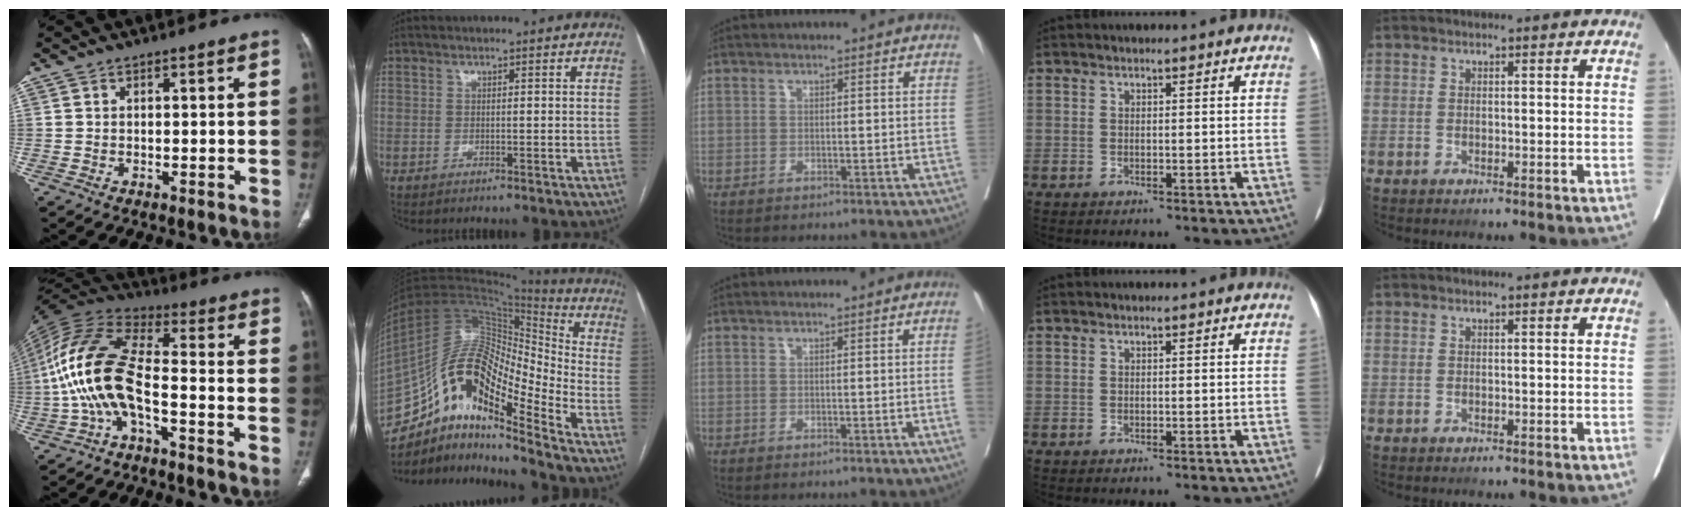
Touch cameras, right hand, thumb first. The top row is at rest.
{"thumb": {"total": 15.1, "force": [-4.2, 6.5, 12.9], "torque": [-0.272, 0.061, -0.089]}, "index": {"total": 21.2, "force": [-12.9, 5.9, 15.8], "torque": [-0.300, 0.036, -0.220]}, "middle": {"total": 1.6, "force": [-0.2, -0.4, 1.6], "torque": [-0.018, 0.001, 0.000]}}